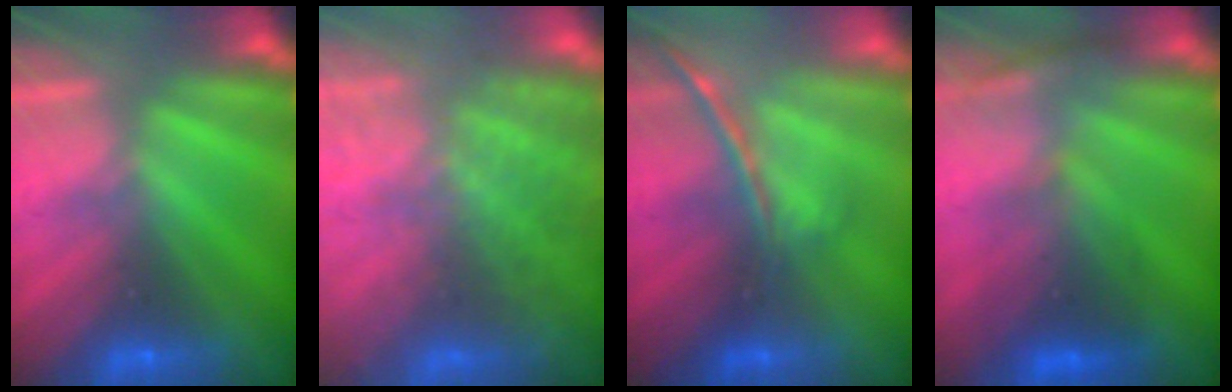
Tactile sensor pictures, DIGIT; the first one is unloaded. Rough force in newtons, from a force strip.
{"total": 7.6}
{"total": 1.7}
{"total": 2.7}